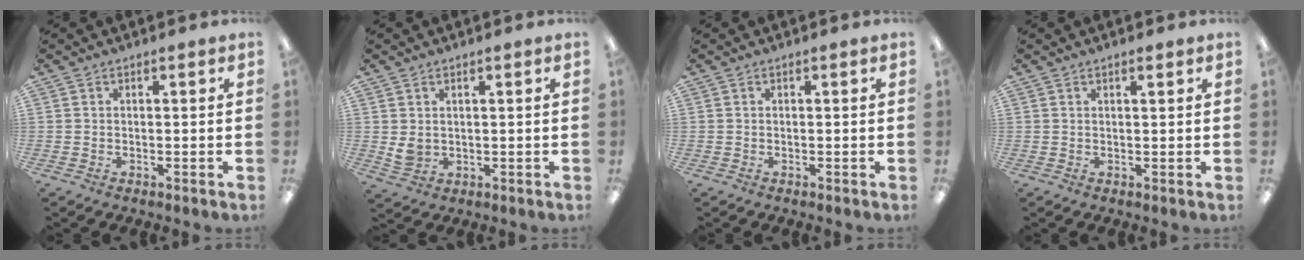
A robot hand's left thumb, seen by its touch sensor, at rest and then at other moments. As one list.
[{"total": 3.2, "force": [1.4, 2.4, 1.6], "torque": [-0.016, -0.006, 0.025]}, {"total": 0.0}, {"total": 1.0, "force": [0.8, 0.1, 0.5], "torque": [-0.010, -0.002, 0.014]}]